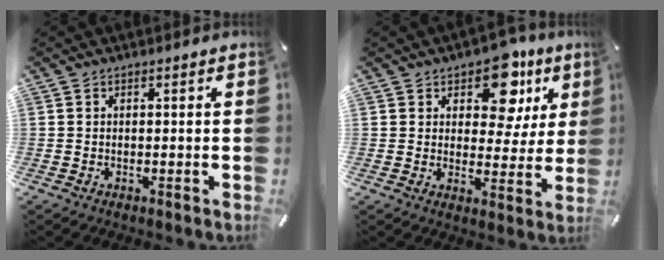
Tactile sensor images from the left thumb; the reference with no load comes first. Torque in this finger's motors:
{"motor_torque": [1.75, 1.71, 1.04, -1.01, 0.28]}